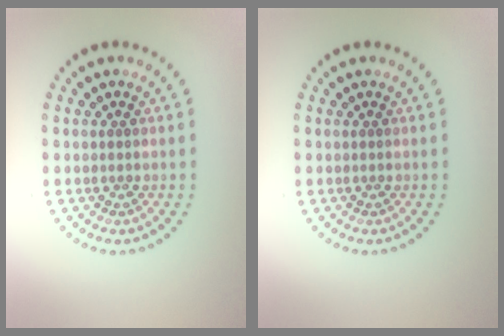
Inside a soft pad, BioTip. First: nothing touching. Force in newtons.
{"total": 0.0}